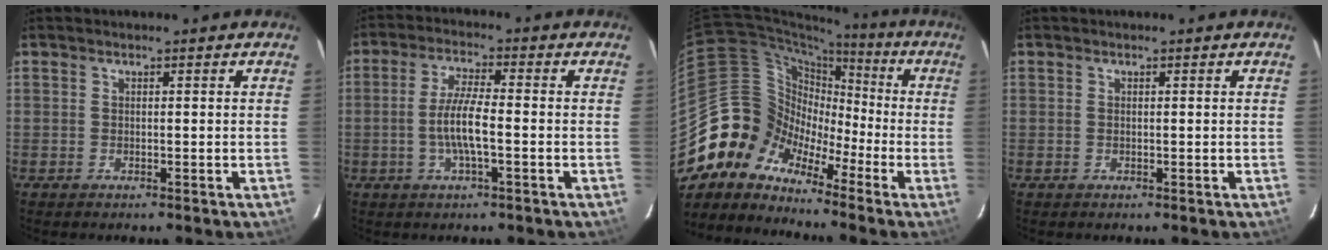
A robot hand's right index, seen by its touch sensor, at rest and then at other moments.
{"total": 6.7, "force": [-1.6, 1.0, 6.5], "torque": [-0.126, -0.001, -0.032]}
{"total": 10.8, "force": [-7.1, 8.0, 0.9], "torque": [-0.031, 0.050, -0.163]}
{"total": 0.0}